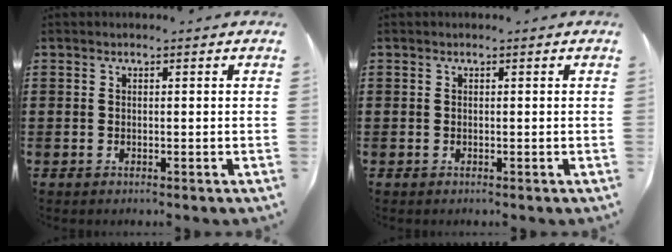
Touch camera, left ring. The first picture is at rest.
{"total": 0.0}